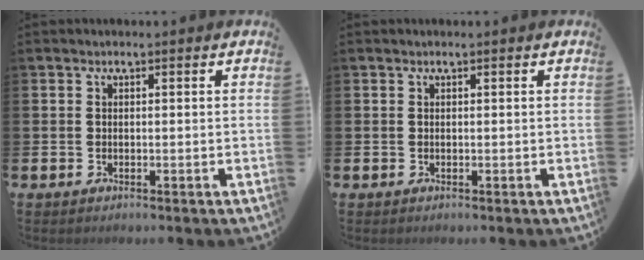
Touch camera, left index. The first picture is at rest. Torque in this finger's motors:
{"motor_torque": [-0.09, 0.08, 0.01, -0.01]}